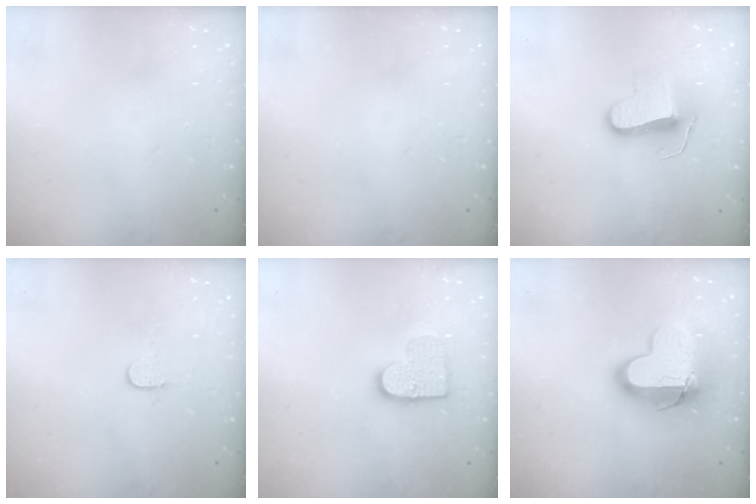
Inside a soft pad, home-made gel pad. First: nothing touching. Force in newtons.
{"total": 0.0}
{"total": 9.7, "press": 9.7, "slide": 0.3}
{"total": 5.5, "press": 5.5, "slide": 0.4}
{"total": 10.4, "press": 10.4, "slide": 0.5}
{"total": 15.2, "press": 15.2, "slide": 1.3}